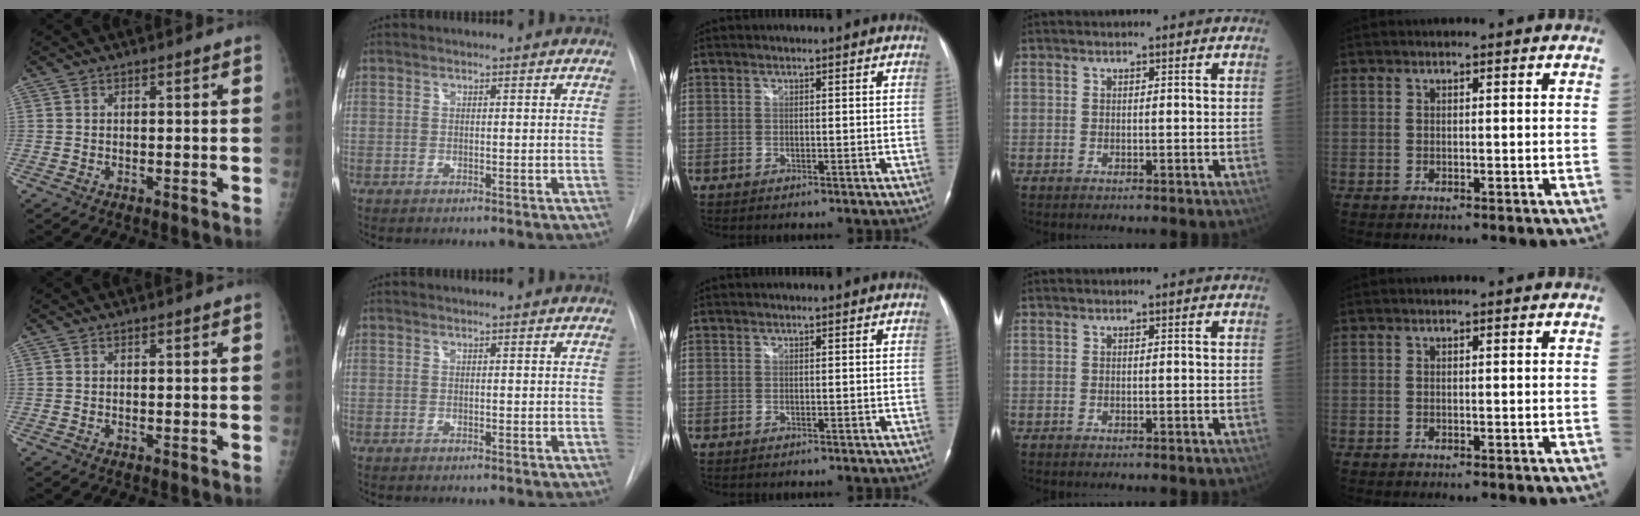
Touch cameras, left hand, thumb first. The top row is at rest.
{}